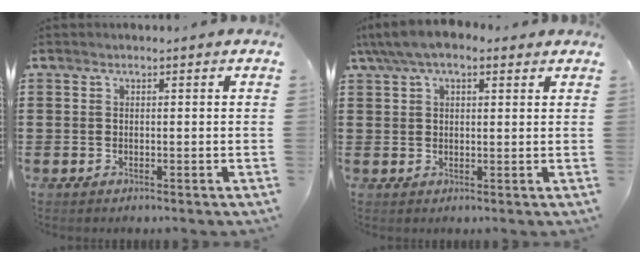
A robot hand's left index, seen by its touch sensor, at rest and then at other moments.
{"total": 5.7, "force": [3.9, 2.3, 3.6], "torque": [-0.080, 0.004, 0.071]}